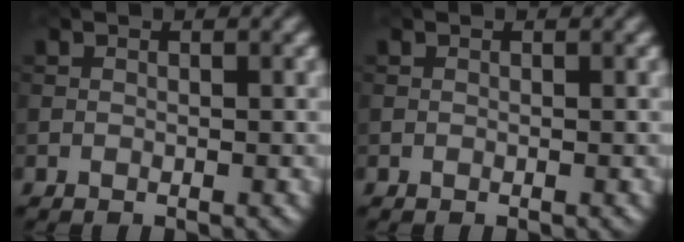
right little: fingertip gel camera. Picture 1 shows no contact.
{"total": 0.0}